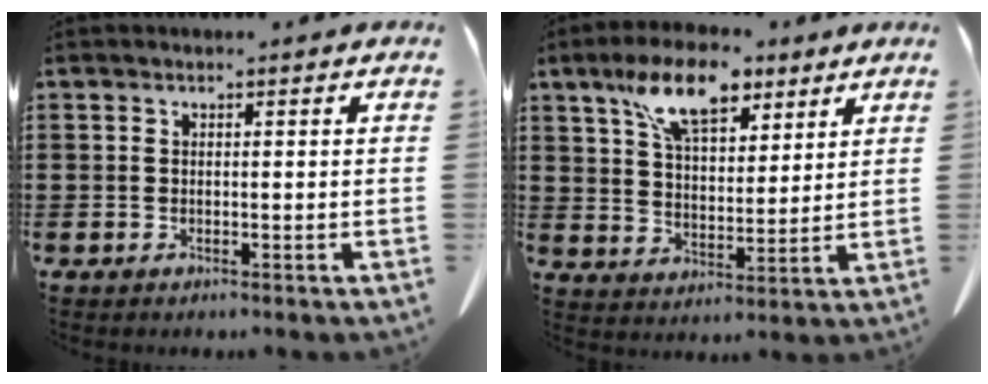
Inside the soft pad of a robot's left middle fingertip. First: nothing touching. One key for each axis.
{"total": 10.8, "fx": 7.1, "fy": 4.6, "fz": 6.7, "tx": -0.135, "ty": -0.009, "tz": 0.127}